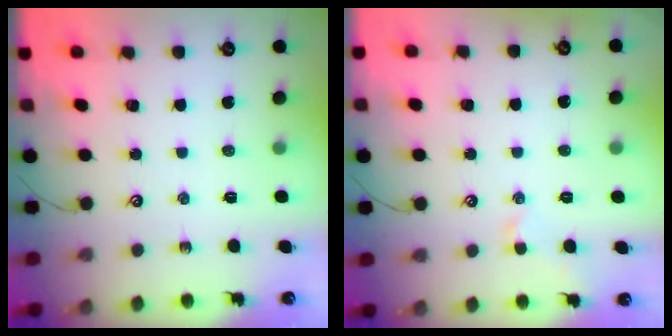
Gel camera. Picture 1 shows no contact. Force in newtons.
{"total": 0.7, "press": 0.3, "slide": 0.7}